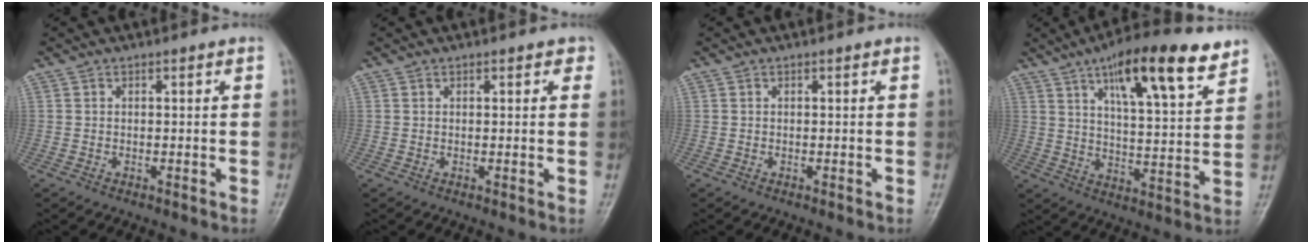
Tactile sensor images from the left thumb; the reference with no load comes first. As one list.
[{"total": 1.6, "force": [0.9, 0.9, 1.0], "torque": [-0.002, 0.000, 0.007]}, {"total": 0.0}, {"total": 17.6, "force": [10.6, 4.9, 13.2], "torque": [-0.180, -0.040, 0.167]}]